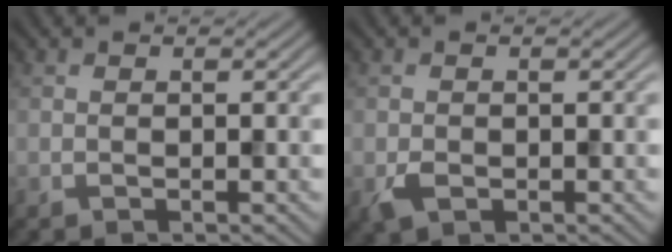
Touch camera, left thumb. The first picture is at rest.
{"total": 1.9, "force": [-0.6, 1.4, 1.1], "torque": [-0.028, -0.009, -0.012]}